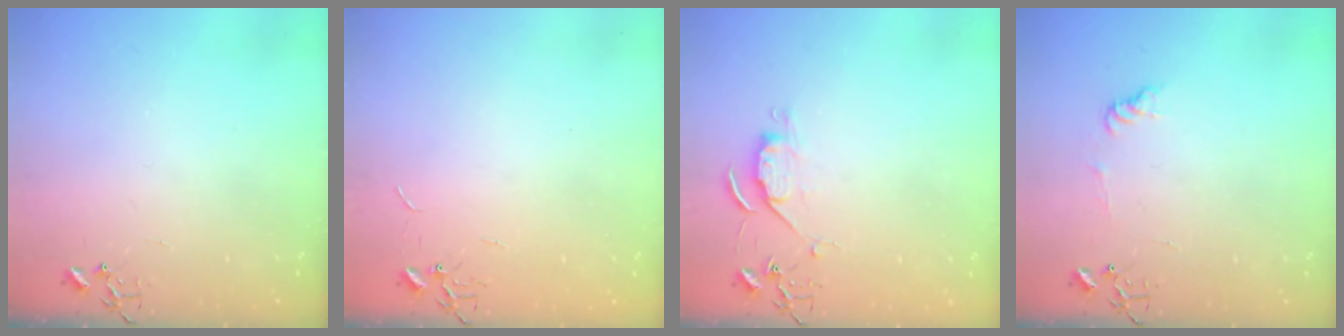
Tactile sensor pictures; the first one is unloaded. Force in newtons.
{"total": 0.8, "press": 0.8, "slide": 0.2}
{"total": 6.2, "press": 6.2, "slide": 0.8}
{"total": 7.3, "press": 7.3, "slide": 0.8}